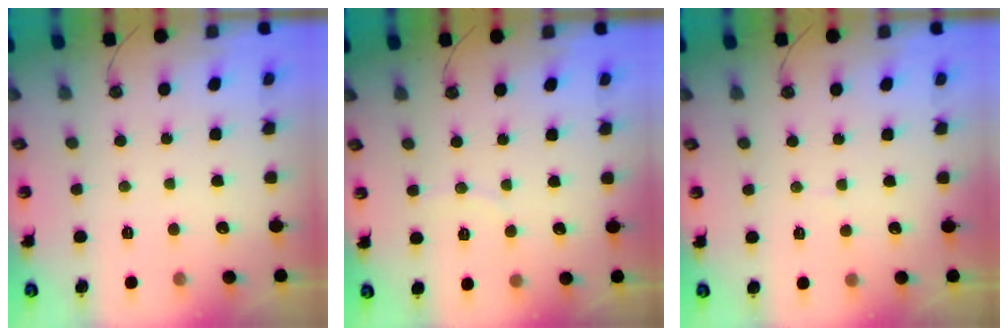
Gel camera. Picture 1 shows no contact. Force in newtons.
{"total": 2.3, "press": 2.3, "slide": 0.3}
{"total": 2.8, "press": 2.8, "slide": 0.3}